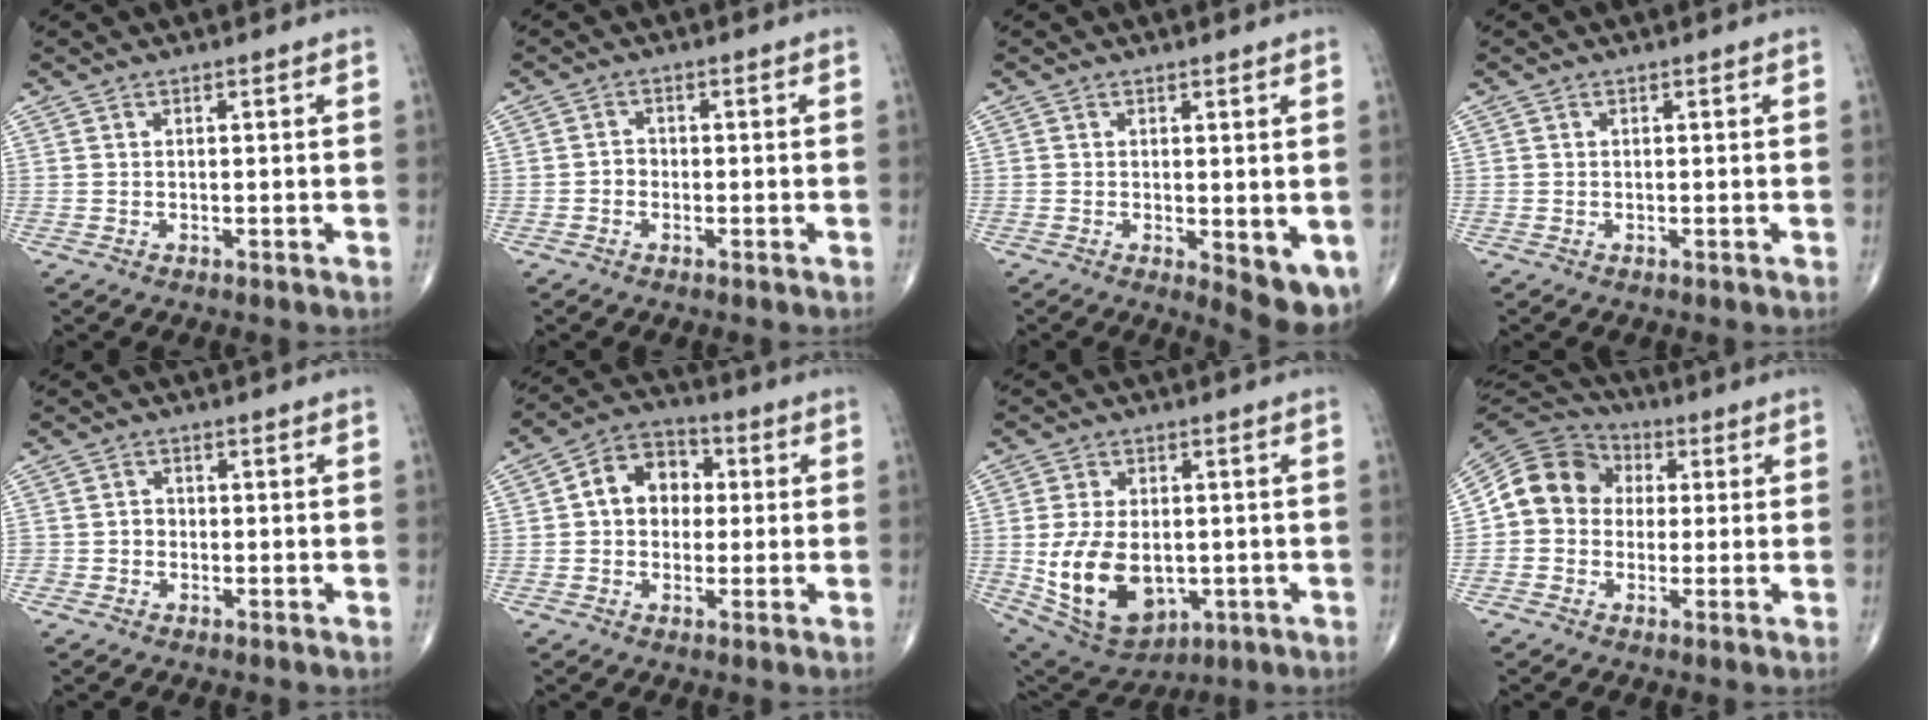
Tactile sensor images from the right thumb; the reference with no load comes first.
{"total": 1.6, "force": [-0.6, 1.3, 0.6], "torque": [0.000, 0.006, -0.017]}
{"total": 7.0, "force": [-1.2, 2.7, 6.4], "torque": [-0.078, -0.019, -0.010]}
{"total": 0.0}
{"total": 2.1, "force": [-0.9, 1.9, 0.4], "torque": [0.008, 0.010, -0.022]}
{"total": 9.6, "force": [0.9, 7.5, 6.0], "torque": [-0.063, 0.026, 0.002]}
{"total": 16.2, "force": [-2.3, 10.3, 12.3], "torque": [-0.208, -0.006, -0.013]}
{"total": 11.6, "force": [0.8, 10.1, 5.5], "torque": [-0.083, 0.031, 0.000]}